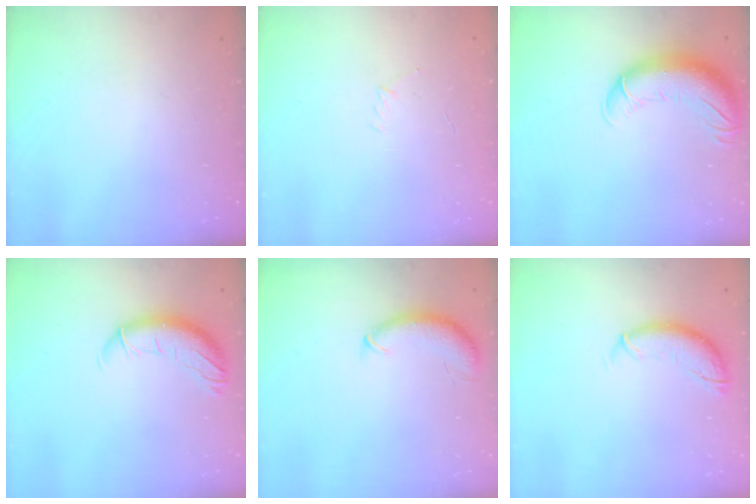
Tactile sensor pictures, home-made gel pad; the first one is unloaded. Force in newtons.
{"total": 2.9, "press": 2.8, "slide": 0.8}
{"total": 13.4, "press": 13.0, "slide": 3.1}
{"total": 11.2, "press": 11.1, "slide": 1.7}
{"total": 8.7, "press": 8.6, "slide": 1.6}
{"total": 9.9, "press": 9.8, "slide": 1.4}